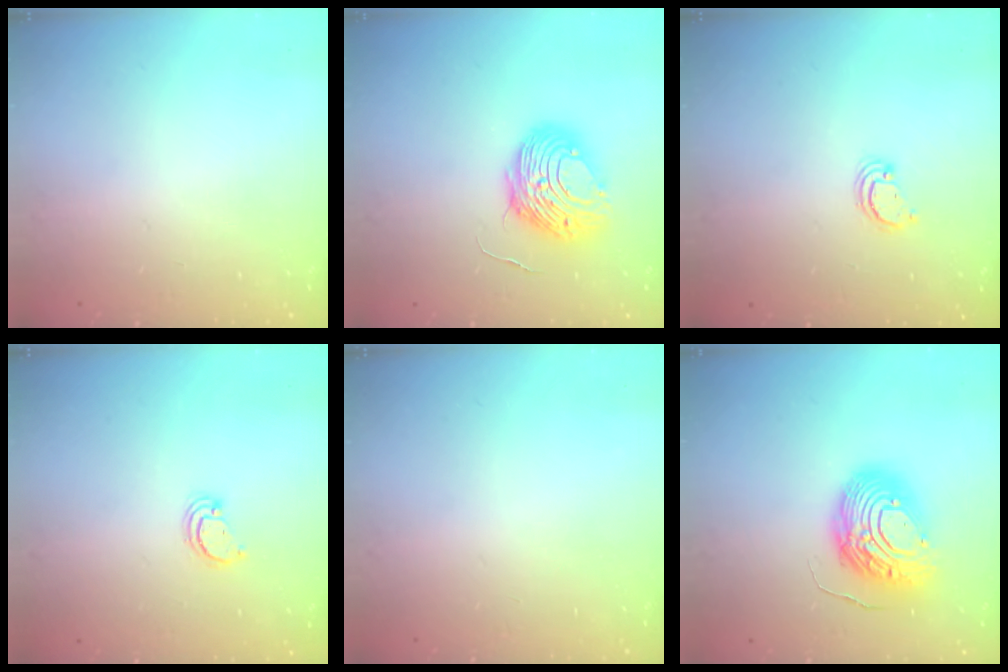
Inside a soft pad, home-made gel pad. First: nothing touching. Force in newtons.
{"total": 9.7, "press": 9.6, "slide": 1.1}
{"total": 2.6, "press": 2.6, "slide": 0.2}
{"total": 2.6, "press": 2.6, "slide": 0.2}
{"total": 0.0}
{"total": 13.5, "press": 13.4, "slide": 1.7}